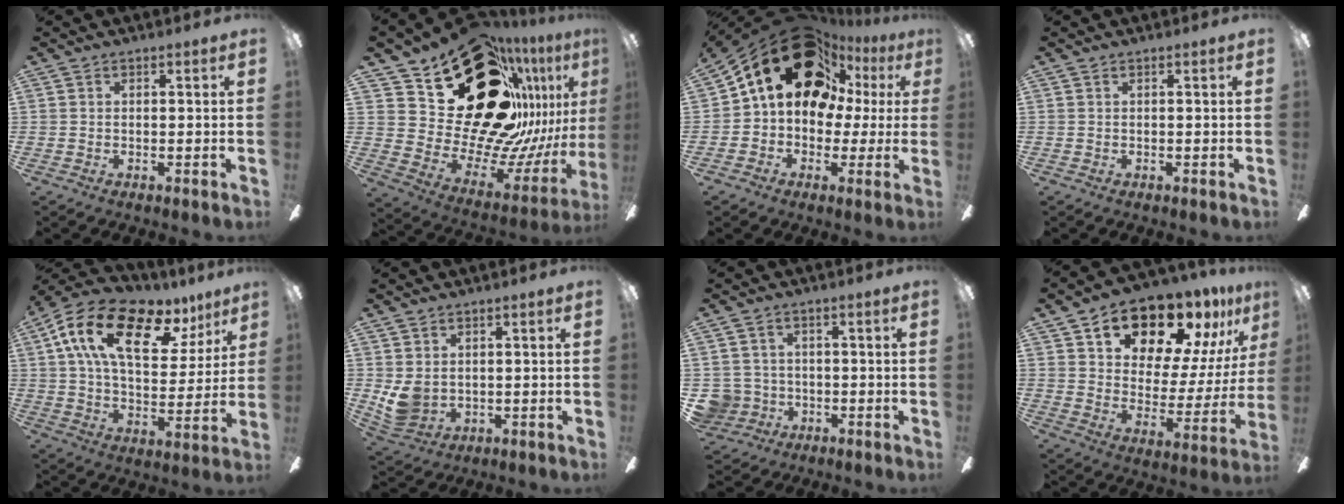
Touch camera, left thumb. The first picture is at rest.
{"total": 33.5, "force": [15.8, 19.3, 22.4], "torque": [-0.321, -0.128, 0.323]}
{"total": 22.9, "force": [10.8, 14.6, 13.9], "torque": [-0.245, -0.046, 0.192]}
{"total": 0.0}
{"total": 21.2, "force": [10.9, 10.8, 14.7], "torque": [-0.248, -0.033, 0.186]}
{"total": 6.0, "force": [1.4, 4.9, 3.2], "torque": [-0.083, -0.009, 0.027]}
{"total": 5.8, "force": [-0.8, 5.7, 0.7], "torque": [-0.046, 0.010, -0.011]}
{"total": 19.0, "force": [14.7, 8.8, 8.2], "torque": [-0.121, -0.105, 0.252]}